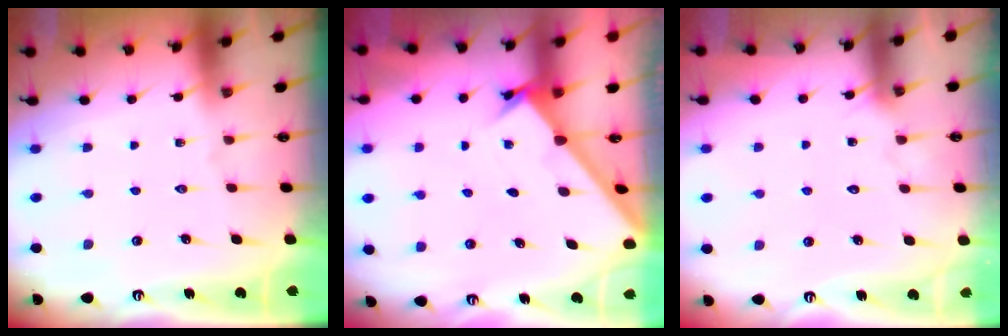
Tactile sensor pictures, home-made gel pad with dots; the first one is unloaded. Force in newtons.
{"total": 1.7, "press": 1.7, "slide": 0.2}
{"total": 3.6, "press": 3.6, "slide": 0.2}